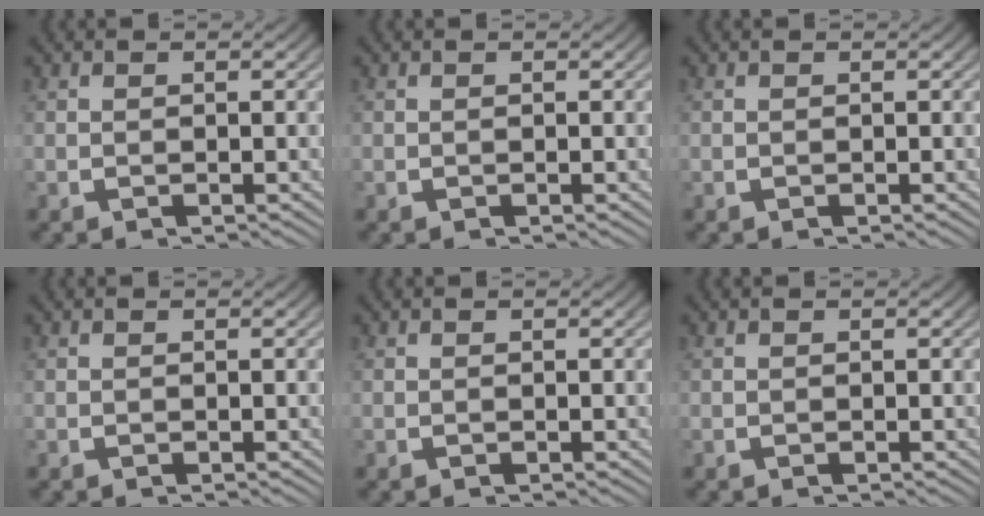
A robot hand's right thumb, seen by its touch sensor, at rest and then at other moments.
{"total": 0.0}
{"total": 0.0}
{"total": 0.0}
{"total": 0.0}
{"total": 0.0}